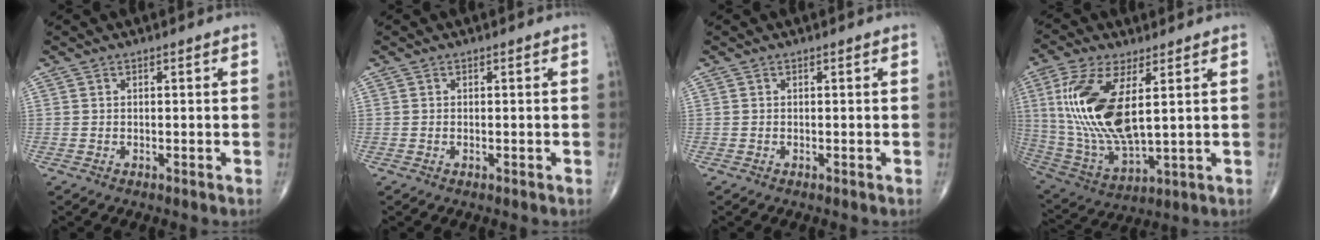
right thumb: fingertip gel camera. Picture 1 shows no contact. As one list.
[{"total": 0.0}, {"total": 0.0}, {"total": 18.7, "force": [4.1, 7.8, 16.5], "torque": [-0.353, -0.024, 0.089]}]